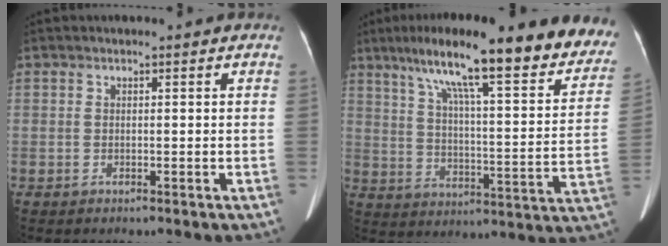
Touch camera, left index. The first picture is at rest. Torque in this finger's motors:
{"motor_torque": [1.07, -1.07, 0.28, 0.21]}